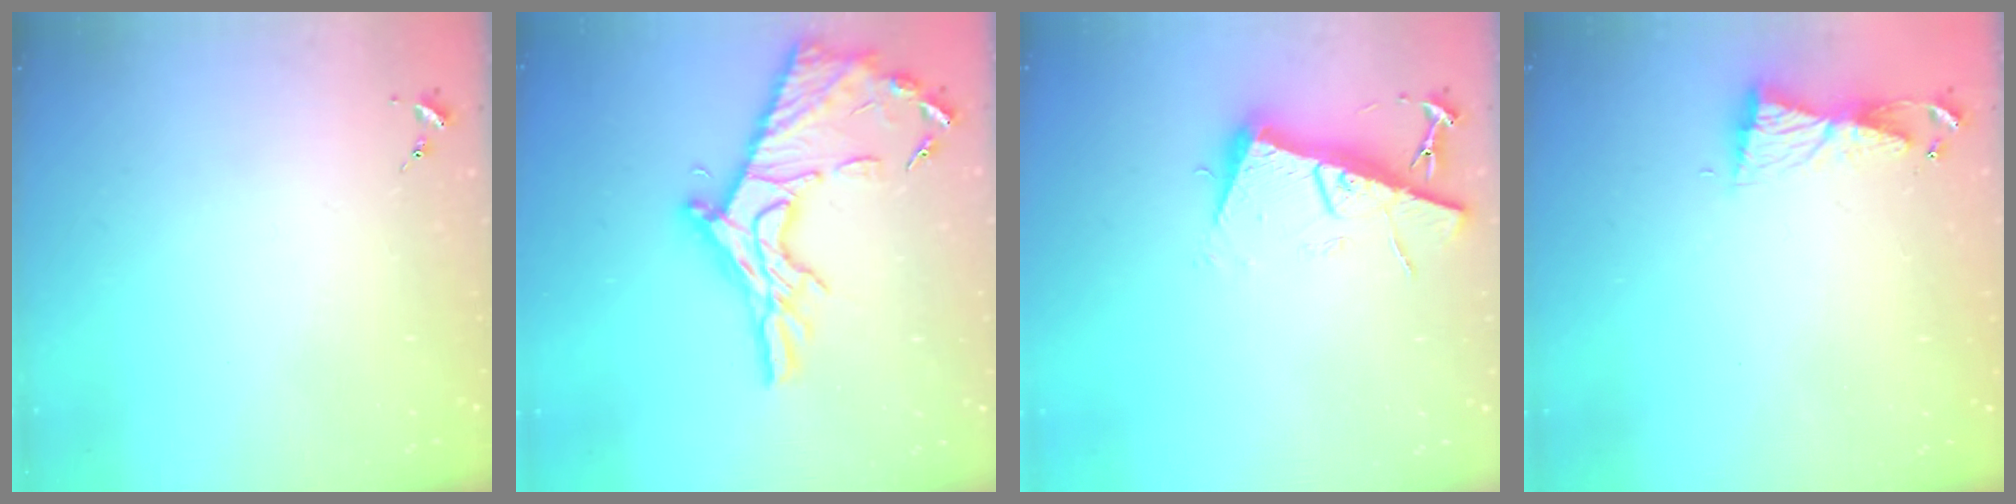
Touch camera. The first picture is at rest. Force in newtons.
{"total": 20.1, "press": 20.1, "slide": 1.5}
{"total": 13.2, "press": 13.1, "slide": 1.3}
{"total": 5.9, "press": 5.9, "slide": 0.6}